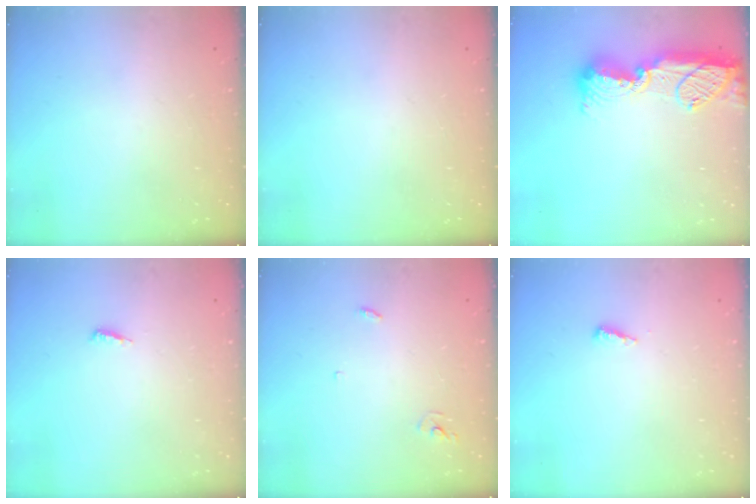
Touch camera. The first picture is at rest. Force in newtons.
{"total": 0.0}
{"total": 17.2, "press": 16.2, "slide": 5.8}
{"total": 3.9, "press": 3.9, "slide": 0.4}
{"total": 2.9, "press": 2.9, "slide": 0.2}
{"total": 3.1, "press": 3.1, "slide": 0.3}